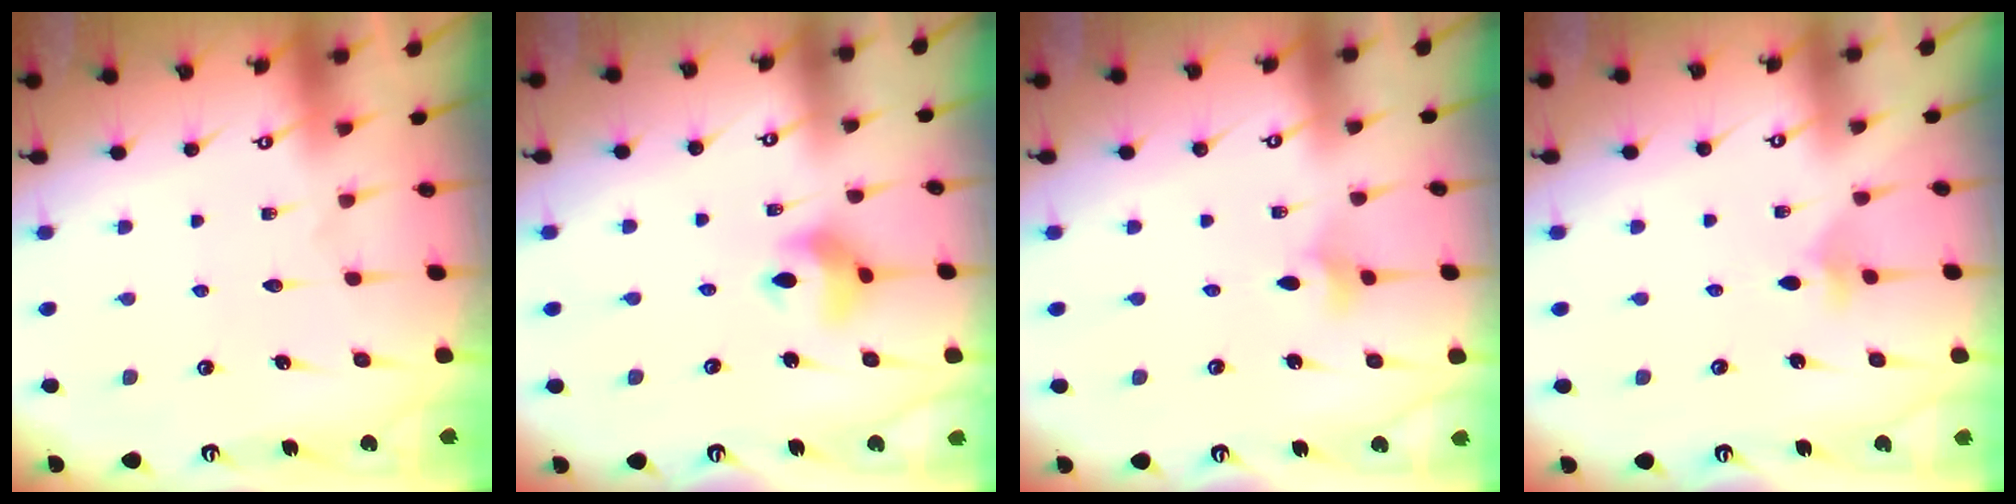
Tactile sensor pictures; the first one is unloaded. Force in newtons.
{"total": 7.6, "press": 7.6, "slide": 0.5}
{"total": 3.4, "press": 3.3, "slide": 0.7}
{"total": 3.7, "press": 3.7, "slide": 0.6}